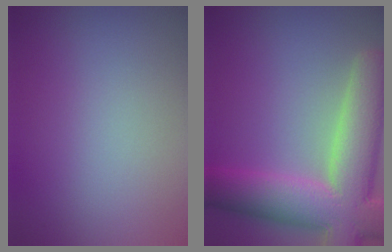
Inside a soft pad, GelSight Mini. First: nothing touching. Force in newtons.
{"total": 12.0, "press": 11.9, "slide": 1.0}